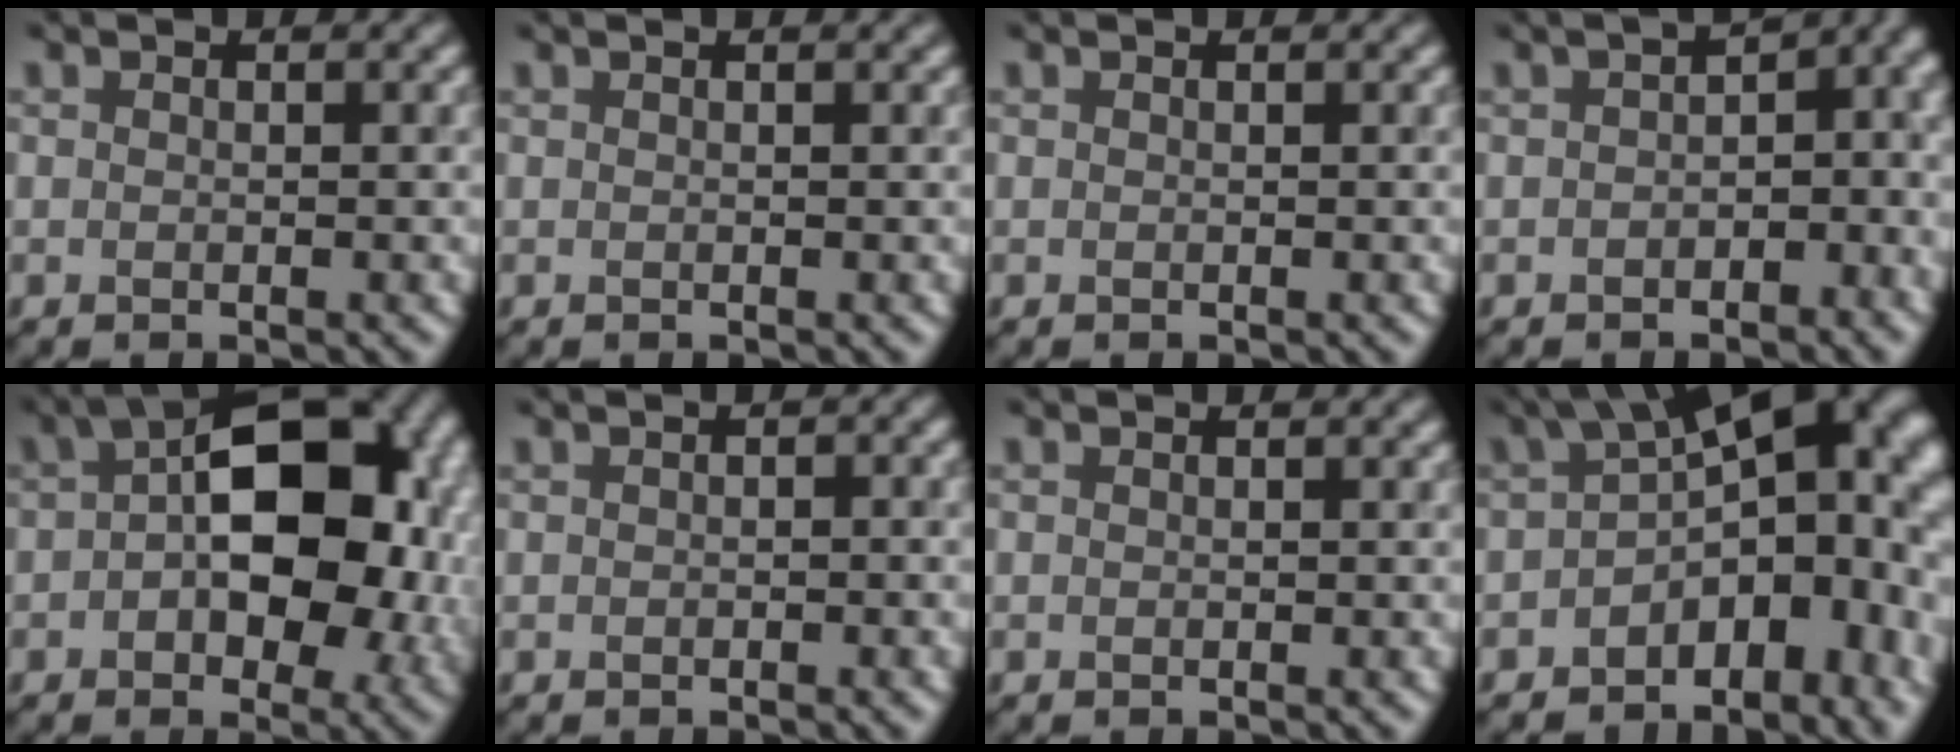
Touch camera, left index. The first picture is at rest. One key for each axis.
{"total": 0.6, "fx": 0.2, "fy": 0.2, "fz": 0.5, "tx": -0.008, "ty": 0.007, "tz": 0.002}
{"total": 0.0}
{"total": 9.8, "fx": -0.4, "fy": 5.8, "fz": 7.9, "tx": -0.045, "ty": 0.007, "tz": -0.003}
{"total": 13.7, "fx": 1.2, "fy": 8.1, "fz": 10.9, "tx": -0.130, "ty": 0.022, "tz": 0.014}
{"total": 1.0, "fx": -0.1, "fy": 0.4, "fz": 0.9, "tx": -0.015, "ty": 0.001, "tz": -0.004}
{"total": 0.0}
{"total": 12.8, "fx": -1.1, "fy": 8.1, "fz": 9.9, "tx": -0.106, "ty": 0.005, "tz": -0.023}